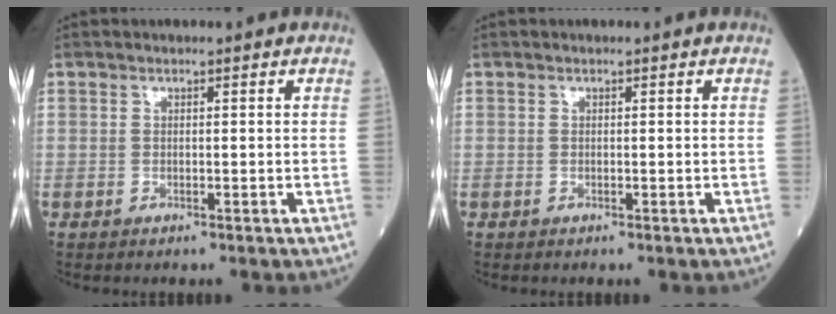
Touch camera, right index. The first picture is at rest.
{"total": 0.0}